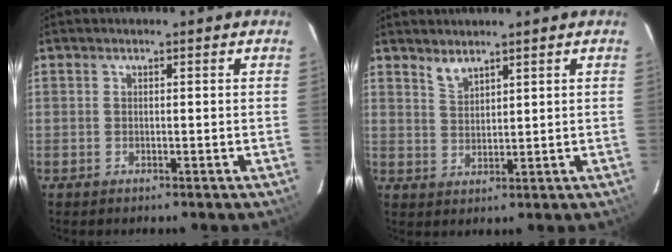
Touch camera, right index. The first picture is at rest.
{"total": 3.0, "force": [2.6, 0.7, 1.2], "torque": [-0.022, 0.002, 0.050]}